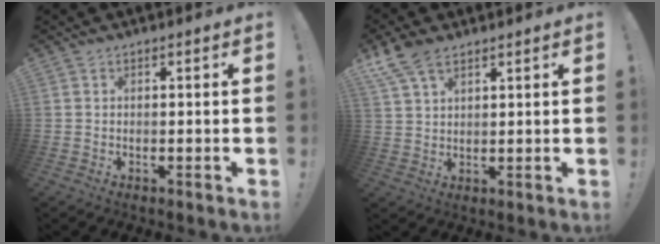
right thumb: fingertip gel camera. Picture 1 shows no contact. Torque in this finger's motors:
{"motor_torque": [-0.04, 0.10, 0.14, 0.06, 0.24]}